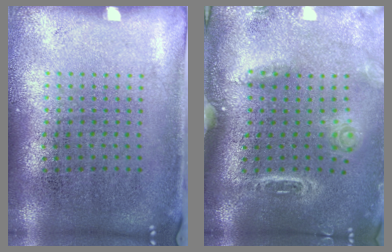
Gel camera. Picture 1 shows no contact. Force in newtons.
{"total": 1.8, "press": 1.7, "slide": 0.6}